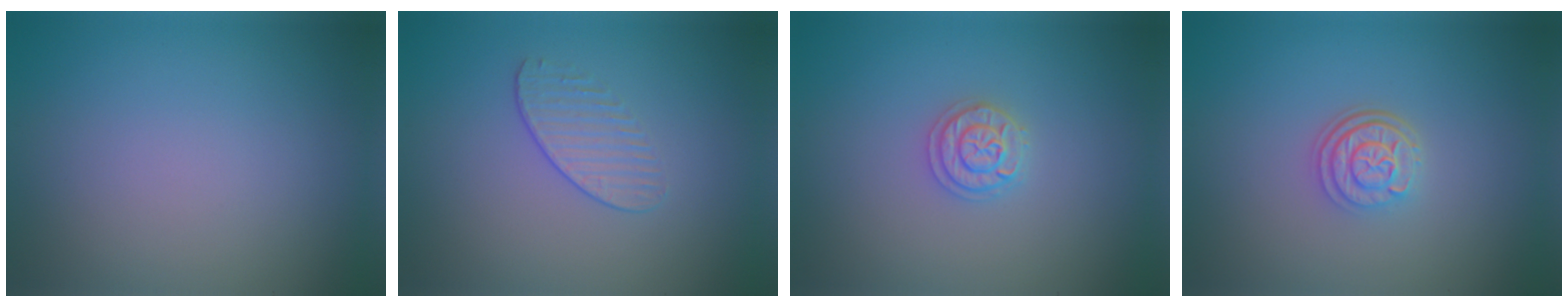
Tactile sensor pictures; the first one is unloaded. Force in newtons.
{"total": 1.6, "press": 1.1, "slide": 1.2}
{"total": 2.0, "press": 2.0, "slide": 0.3}
{"total": 3.0, "press": 2.4, "slide": 1.8}